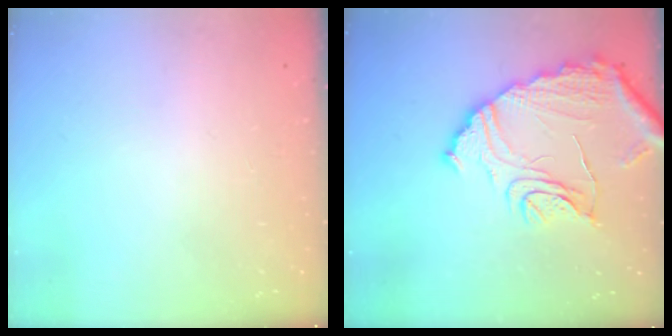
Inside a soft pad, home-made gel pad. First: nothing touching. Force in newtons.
{"total": 16.7, "press": 16.6, "slide": 1.3}